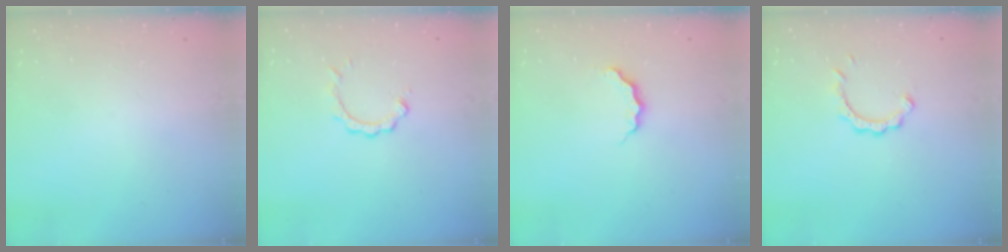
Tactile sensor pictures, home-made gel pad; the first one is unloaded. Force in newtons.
{"total": 3.2, "press": 3.2, "slide": 0.3}
{"total": 4.2, "press": 4.2, "slide": 0.3}
{"total": 5.1, "press": 5.1, "slide": 0.6}